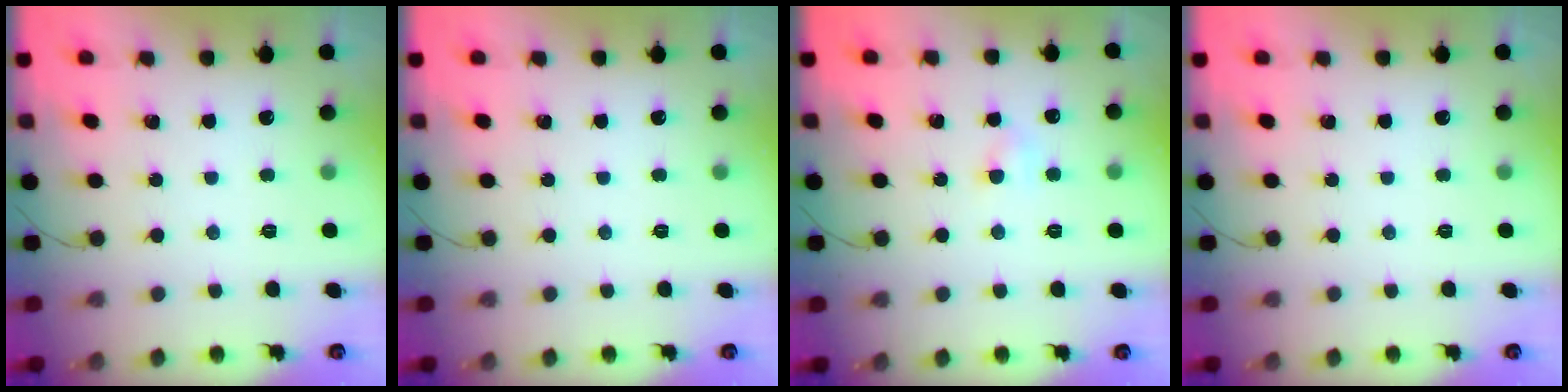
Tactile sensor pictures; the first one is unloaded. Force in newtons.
{"total": 0.0}
{"total": 3.5, "press": 3.3, "slide": 1.0}
{"total": 0.0}